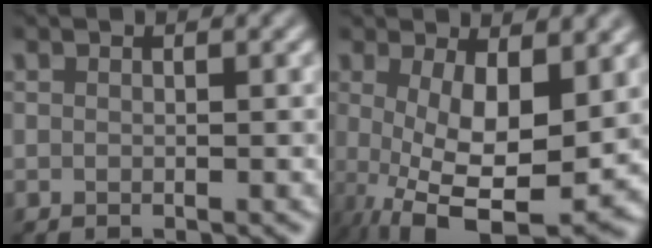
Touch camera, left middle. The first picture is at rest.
{"total": 9.3, "force": [-0.5, 3.7, 8.5], "torque": [-0.158, -0.020, 0.000]}